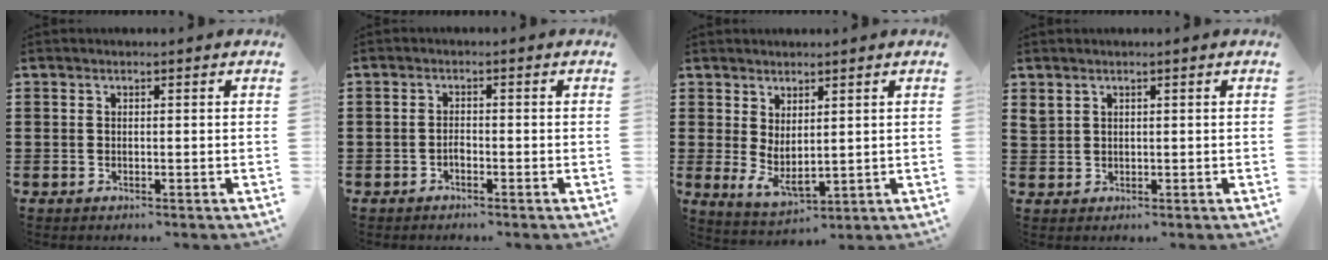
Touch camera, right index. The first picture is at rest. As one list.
[{"total": 1.2, "force": [-0.8, 0.7, 0.7], "torque": [-0.015, -0.001, -0.016]}, {"total": 2.7, "force": [0.7, 1.1, 2.4], "torque": [-0.061, -0.012, 0.009]}, {"total": 1.6, "force": [1.2, 1.1, 0.3], "torque": [-0.010, 0.005, 0.024]}]